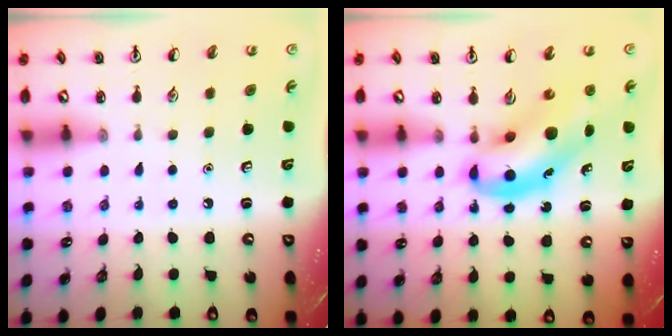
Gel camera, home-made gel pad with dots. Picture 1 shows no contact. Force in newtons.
{"total": 9.3, "press": 8.9, "slide": 2.6}